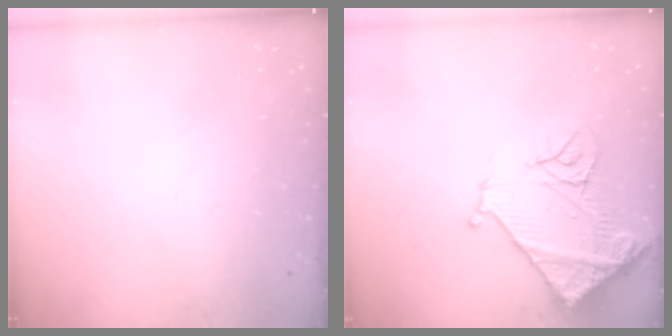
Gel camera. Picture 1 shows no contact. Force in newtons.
{"total": 14.4, "press": 14.3, "slide": 1.7}